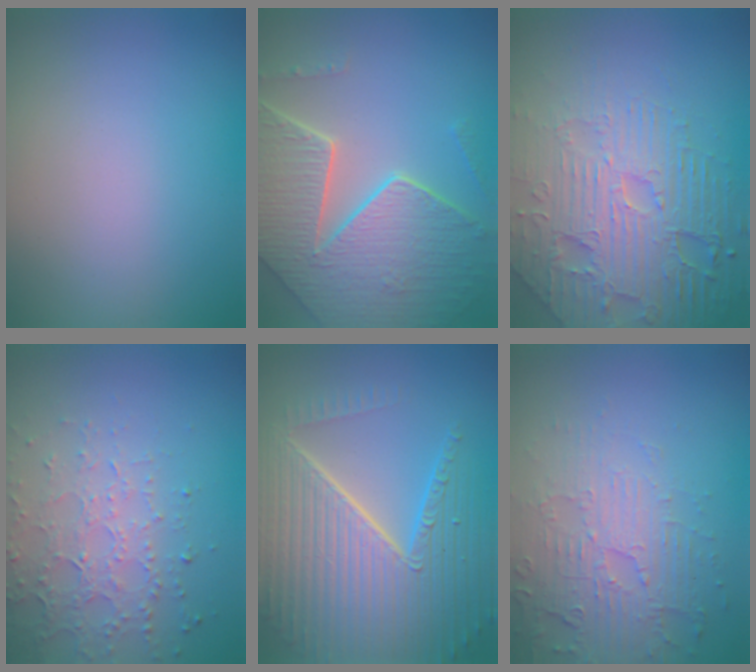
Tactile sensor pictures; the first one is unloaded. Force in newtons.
{"total": 8.2, "press": 5.9, "slide": 5.7}
{"total": 8.4, "press": 6.0, "slide": 5.8}
{"total": 4.5, "press": 3.2, "slide": 3.2}
{"total": 10.1, "press": 6.3, "slide": 7.9}
{"total": 5.8, "press": 3.7, "slide": 4.4}